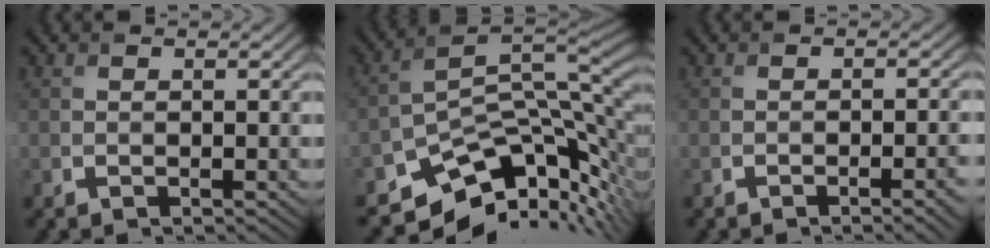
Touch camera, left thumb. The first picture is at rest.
{"total": 11.2, "force": [-5.6, 5.7, 7.8], "torque": [-0.142, -0.015, -0.082]}
{"total": 3.3, "force": [-1.5, 0.8, 2.8], "torque": [-0.032, 0.006, -0.023]}